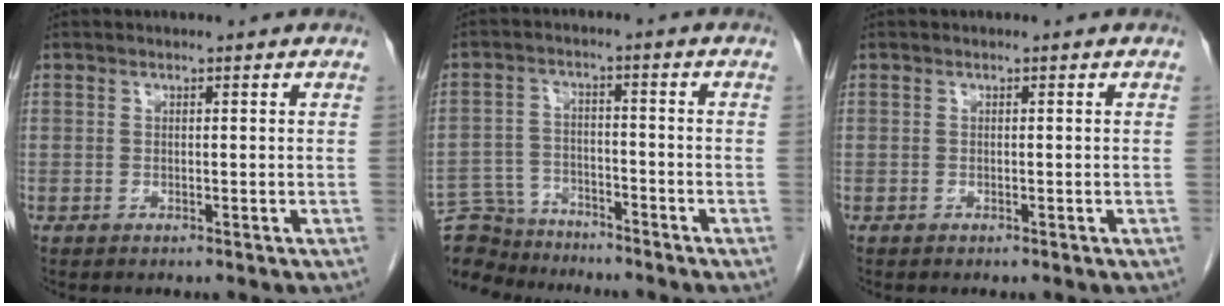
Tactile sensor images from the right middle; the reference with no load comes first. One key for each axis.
{"total": 9.7, "fx": -9.2, "fy": 3.0, "fz": 0.5, "tx": -0.015, "ty": 0.018, "tz": -0.160}
{"total": 0.0}